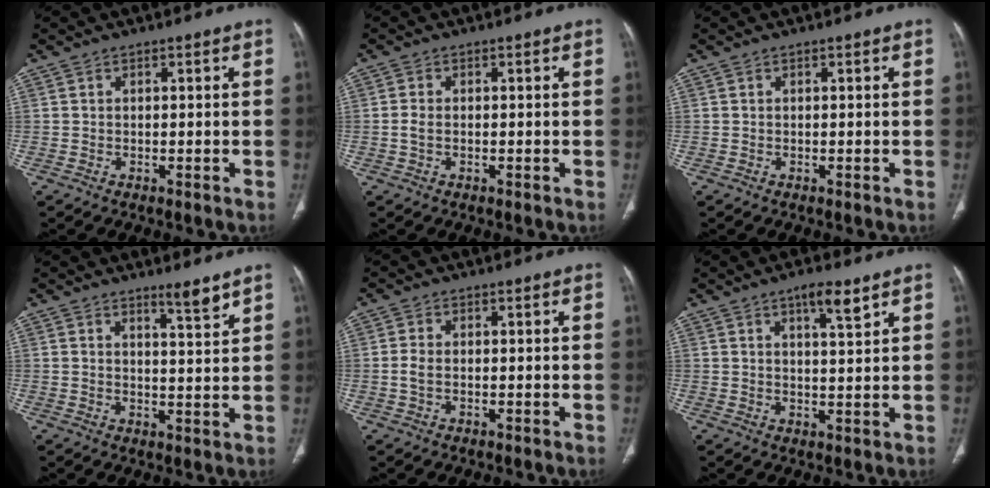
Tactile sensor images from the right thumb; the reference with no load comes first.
{"total": 1.9, "force": [-0.2, 1.2, 1.4], "torque": [-0.029, 0.005, -0.006]}
{"total": 0.0}
{"total": 4.0, "force": [3.2, 0.2, 2.4], "torque": [-0.027, -0.031, 0.051]}
{"total": 2.4, "force": [-0.3, 1.5, 1.8], "torque": [-0.038, 0.006, -0.007]}
{"total": 5.0, "force": [3.1, 1.0, 3.8], "torque": [-0.058, -0.021, 0.051]}